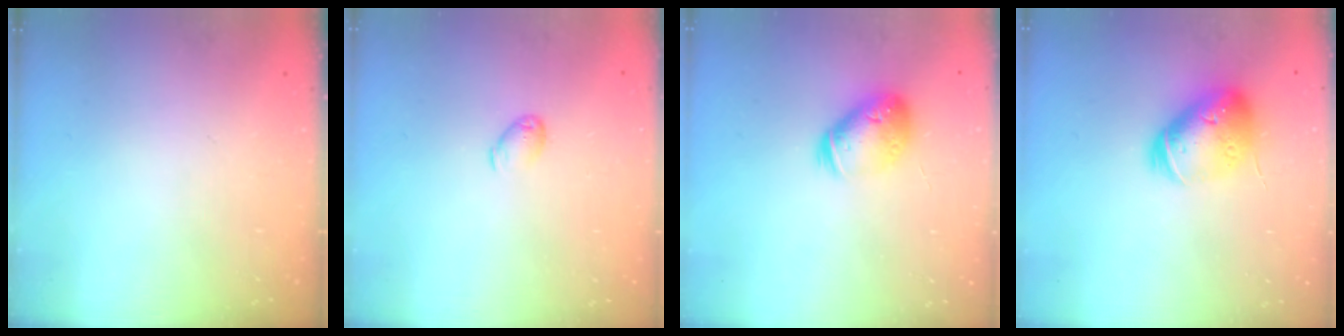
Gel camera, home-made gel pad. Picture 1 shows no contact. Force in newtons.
{"total": 4.7, "press": 4.6, "slide": 0.8}
{"total": 12.3, "press": 12.2, "slide": 1.9}
{"total": 17.1, "press": 16.9, "slide": 2.4}